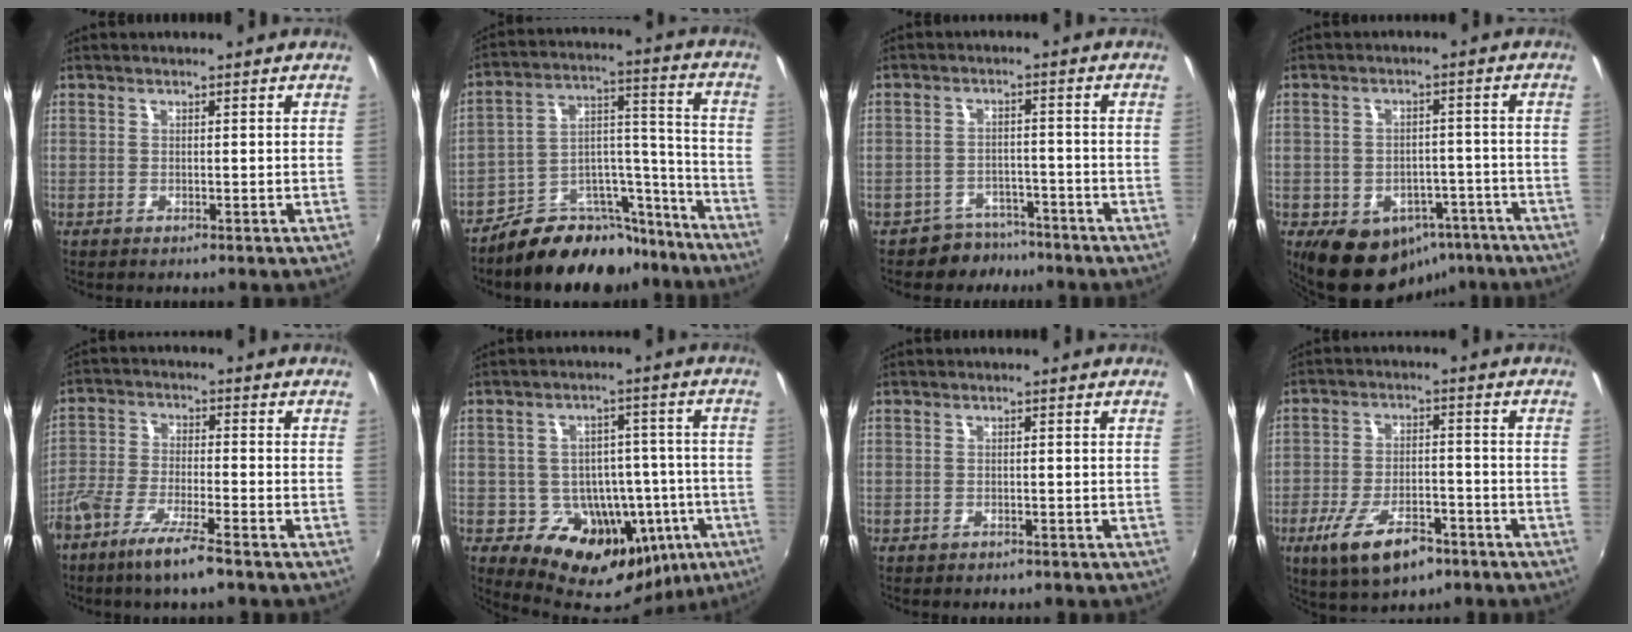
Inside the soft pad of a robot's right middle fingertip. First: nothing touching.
{"total": 16.9, "force": [-14.1, 7.5, 5.7], "torque": [-0.082, 0.059, -0.202]}
{"total": 5.6, "force": [-4.5, 3.3, -0.2], "torque": [-0.003, 0.016, -0.067]}
{"total": 12.4, "force": [-7.2, 8.7, 5.1], "torque": [-0.099, 0.019, -0.073]}
{"total": 8.9, "force": [-6.2, 1.0, 6.3], "torque": [-0.143, -0.014, -0.123]}
{"total": 17.7, "force": [-6.3, 14.2, 8.4], "torque": [-0.148, 0.021, -0.058]}
{"total": 1.2, "force": [-0.8, 0.8, 0.3], "torque": [-0.010, -0.003, -0.012]}
{"total": 11.8, "force": [-6.9, 5.1, 8.1], "torque": [-0.173, -0.018, -0.112]}